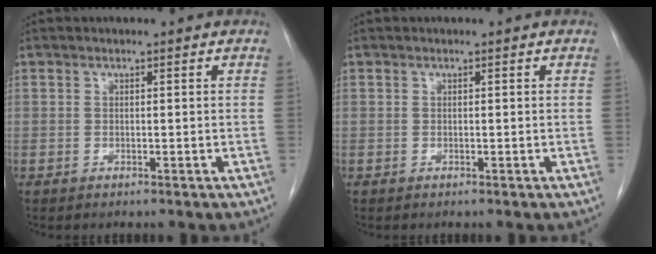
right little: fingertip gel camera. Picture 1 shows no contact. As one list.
[{"total": 0.0}]